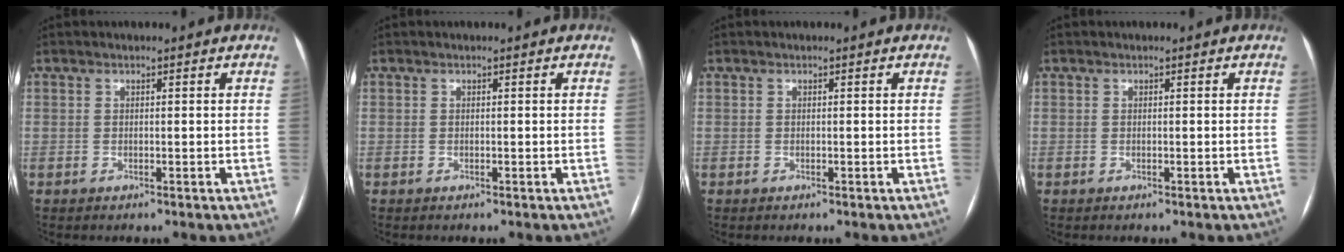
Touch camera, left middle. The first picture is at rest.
{"total": 0.0}
{"total": 0.0}
{"total": 0.0}